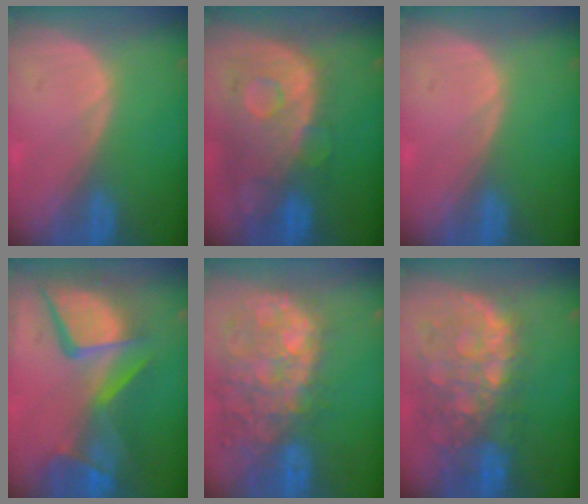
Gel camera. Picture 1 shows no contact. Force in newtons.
{"total": 12.0, "press": 10.1, "slide": 6.5}
{"total": 0.0}
{"total": 13.6, "press": 11.1, "slide": 7.9}
{"total": 14.0, "press": 11.6, "slide": 7.9}
{"total": 11.1, "press": 9.6, "slide": 5.6}